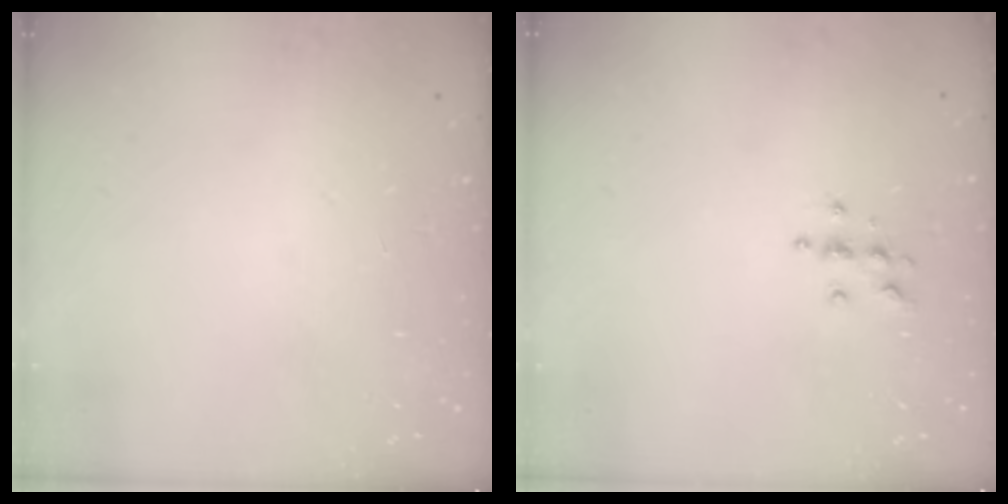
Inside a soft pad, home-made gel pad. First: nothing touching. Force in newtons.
{"total": 3.9, "press": 3.9, "slide": 0.6}